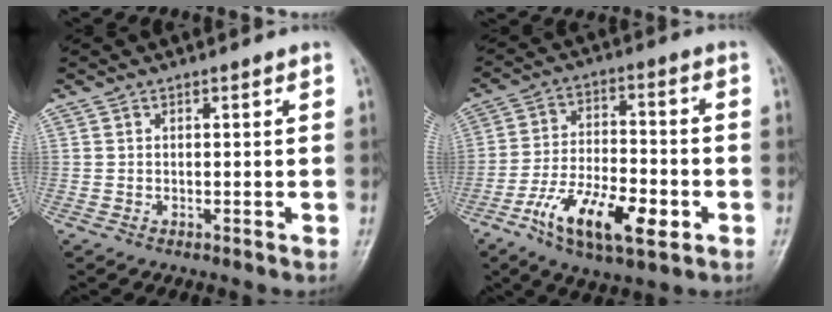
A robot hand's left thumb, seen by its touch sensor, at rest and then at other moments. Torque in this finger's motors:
{"motor_torque": [-0.28, 1.47, 1.10, 1.09, 0.21]}